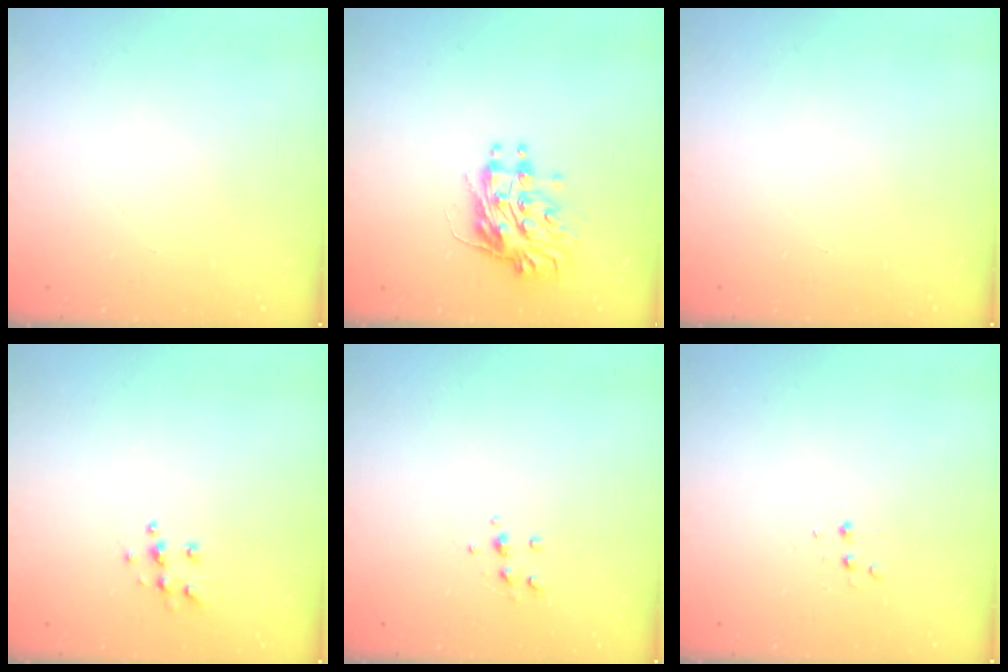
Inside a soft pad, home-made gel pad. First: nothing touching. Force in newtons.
{"total": 10.7, "press": 10.6, "slide": 0.7}
{"total": 0.0}
{"total": 5.6, "press": 5.6, "slide": 0.3}
{"total": 6.2, "press": 6.2, "slide": 0.6}
{"total": 2.8, "press": 2.7, "slide": 0.6}